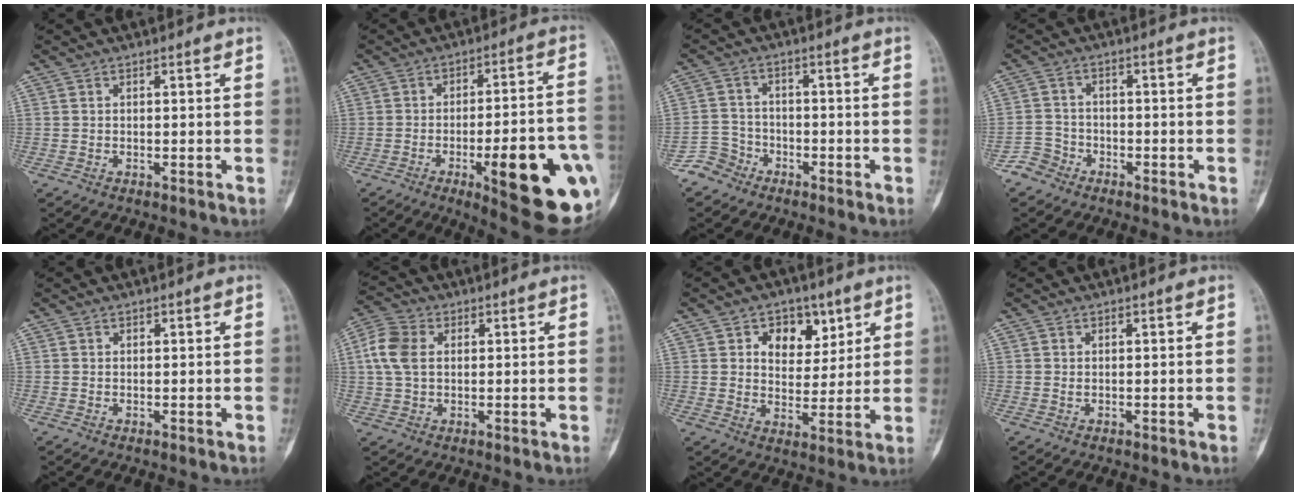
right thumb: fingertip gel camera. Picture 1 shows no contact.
{"total": 22.2, "force": [-7.3, 5.6, 20.2], "torque": [-0.218, 0.014, -0.083]}
{"total": 4.5, "force": [-3.3, 3.0, -0.4], "torque": [0.027, 0.026, -0.073]}
{"total": 3.6, "force": [-2.6, 2.4, -0.2], "torque": [0.014, 0.018, -0.059]}
{"total": 0.0}
{"total": 7.7, "force": [1.4, 5.3, 5.4], "torque": [-0.120, 0.014, 0.025]}
{"total": 8.4, "force": [4.0, 6.1, 4.3], "torque": [-0.026, -0.017, 0.060]}
{"total": 0.0}